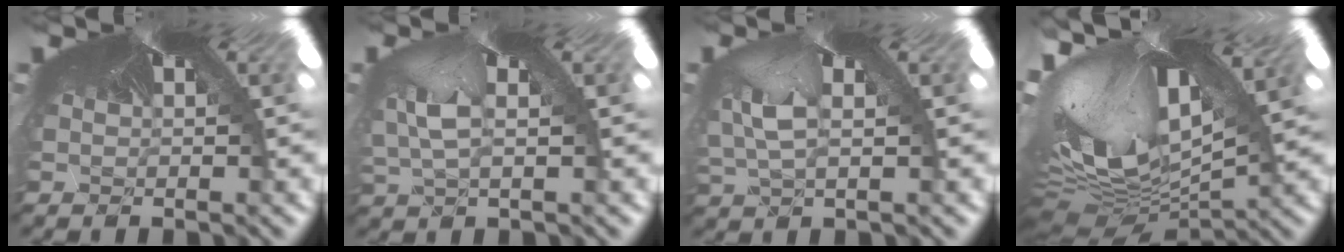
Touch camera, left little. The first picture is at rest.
{"total": 3.0, "force": [-3.0, 0.6, -0.2], "torque": [-0.032, -0.048, -0.011]}
{"total": 3.0, "force": [-2.9, 0.6, -0.6], "torque": [-0.025, -0.049, -0.011]}
{"total": 6.2, "force": [-5.6, 1.2, 2.2], "torque": [-0.102, -0.110, -0.060]}